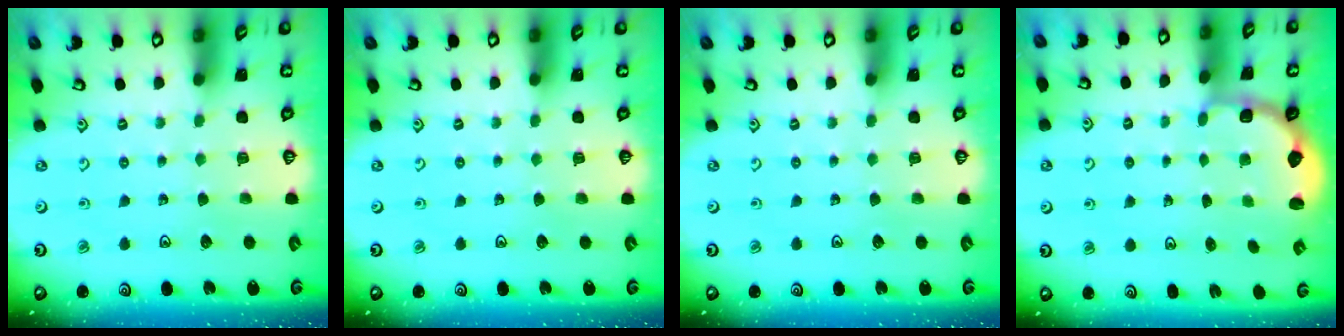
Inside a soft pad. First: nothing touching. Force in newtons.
{"total": 0.0}
{"total": 0.0}
{"total": 2.7, "press": 2.3, "slide": 1.5}